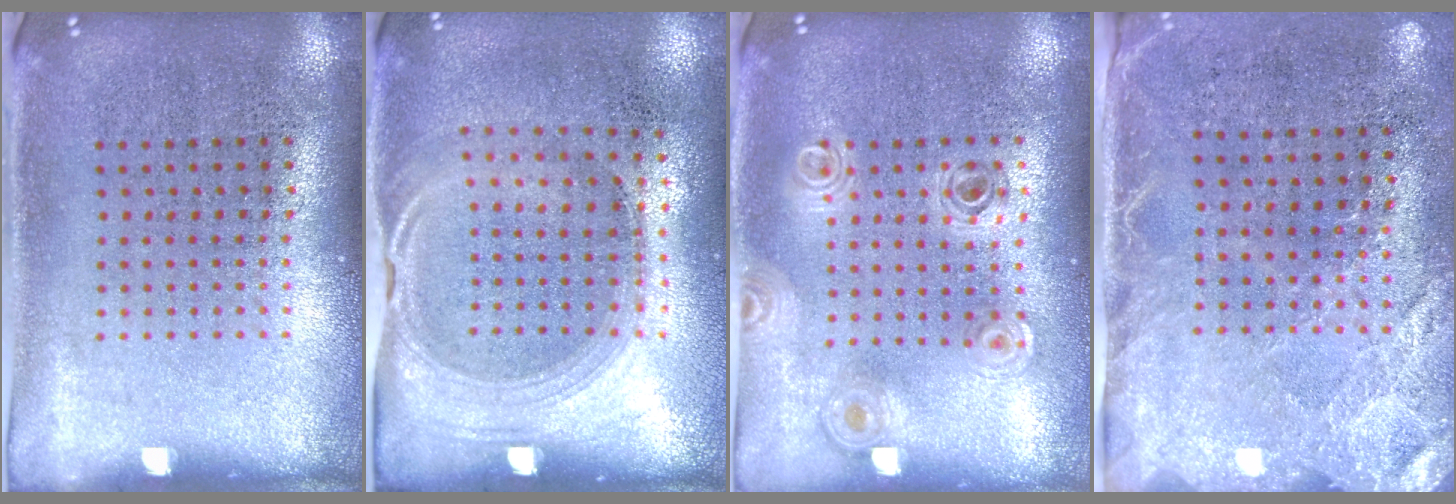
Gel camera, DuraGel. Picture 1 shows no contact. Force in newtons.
{"total": 1.5, "press": 1.2, "slide": 0.8}
{"total": 0.8, "press": 0.8, "slide": 0.1}
{"total": 2.7, "press": 2.3, "slide": 1.5}